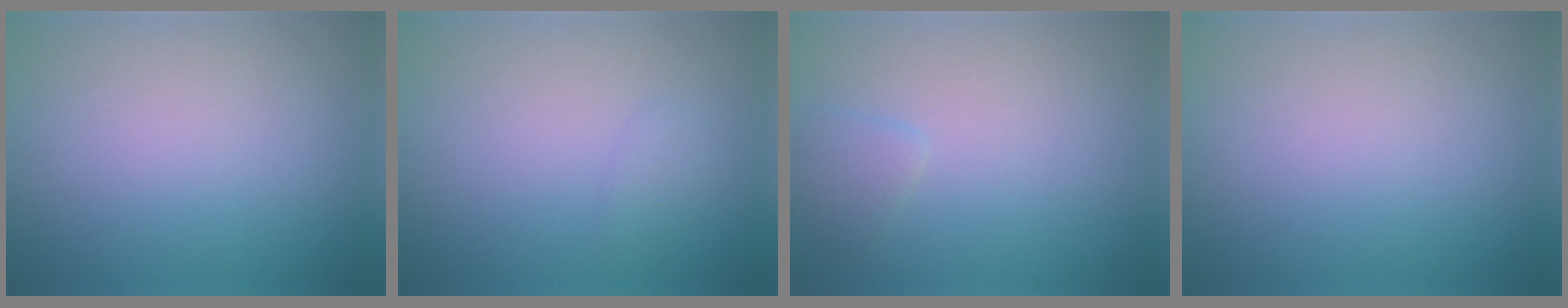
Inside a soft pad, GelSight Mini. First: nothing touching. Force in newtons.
{"total": 1.0, "press": 1.0, "slide": 0.1}
{"total": 1.2, "press": 1.2, "slide": 0.1}
{"total": 0.0}